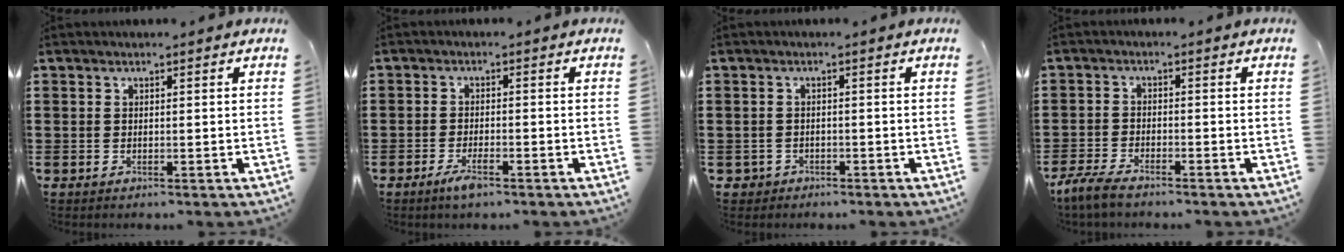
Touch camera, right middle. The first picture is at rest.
{"total": 3.1, "force": [-2.0, 0.8, 2.2], "torque": [-0.049, -0.001, -0.041]}
{"total": 1.3, "force": [-1.0, 0.8, 0.0], "torque": [-0.005, 0.000, -0.023]}
{"total": 3.7, "force": [-3.2, 0.7, 1.8], "torque": [-0.053, -0.006, -0.068]}